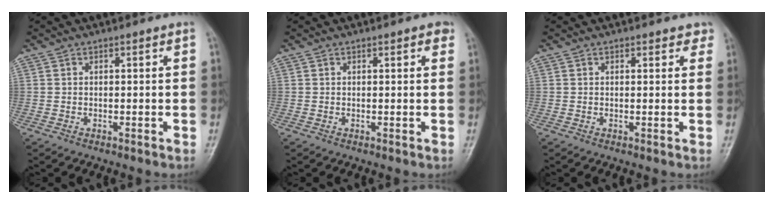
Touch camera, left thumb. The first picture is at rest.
{"total": 1.6, "force": [0.8, 0.6, 1.2], "torque": [-0.011, 0.000, 0.008]}
{"total": 1.8, "force": [1.3, 1.0, 0.8], "torque": [0.011, -0.003, 0.008]}